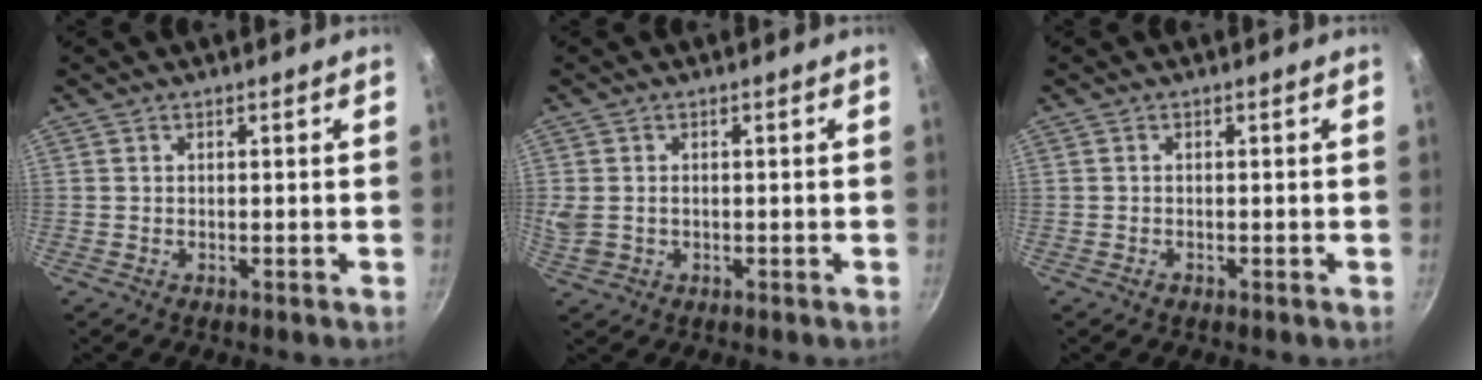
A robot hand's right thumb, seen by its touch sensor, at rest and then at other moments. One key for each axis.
{"total": 4.2, "fx": 0.0, "fy": 3.3, "fz": 2.6, "tx": -0.056, "ty": -0.004, "tz": 0.003}
{"total": 0.7, "fx": -0.4, "fy": 0.5, "fz": 0.3, "tx": -0.004, "ty": 0.002, "tz": -0.008}